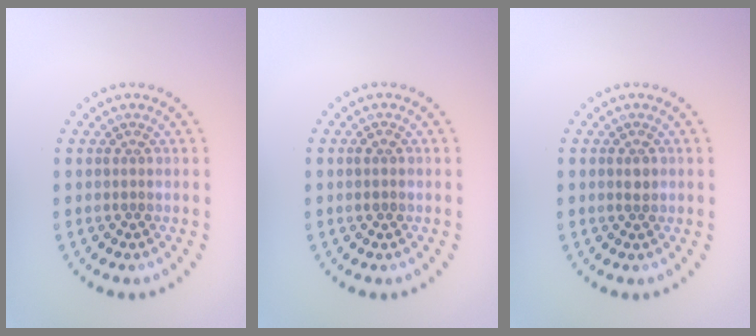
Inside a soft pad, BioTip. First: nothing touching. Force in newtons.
{"total": 0.8, "press": 0.8, "slide": 0.1}
{"total": 0.9, "press": 0.9, "slide": 0.2}